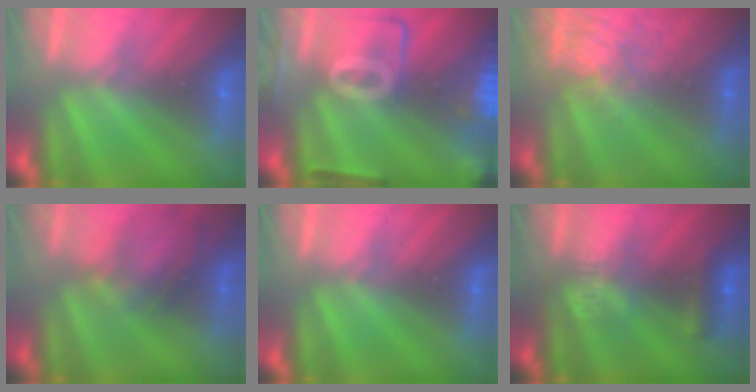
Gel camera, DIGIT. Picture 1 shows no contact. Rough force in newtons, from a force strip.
{"total": 8.3}
{"total": 9.0}
{"total": 2.1}
{"total": 0.0}
{"total": 8.7}